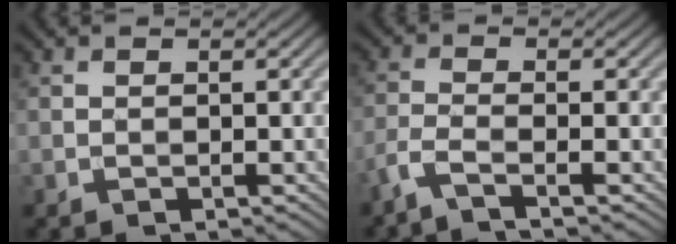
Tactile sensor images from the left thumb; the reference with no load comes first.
{"total": 3.3, "force": [-2.3, 0.4, 2.3], "torque": [-0.048, -0.004, -0.065]}